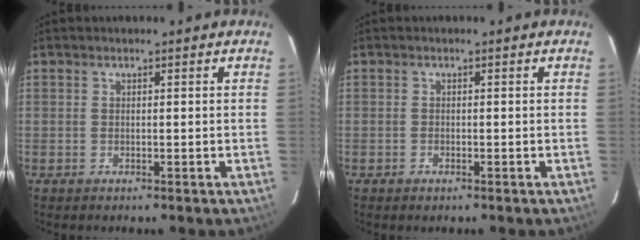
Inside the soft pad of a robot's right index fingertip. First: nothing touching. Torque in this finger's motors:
{"motor_torque": [0.08, -0.05, -0.06, -0.01]}